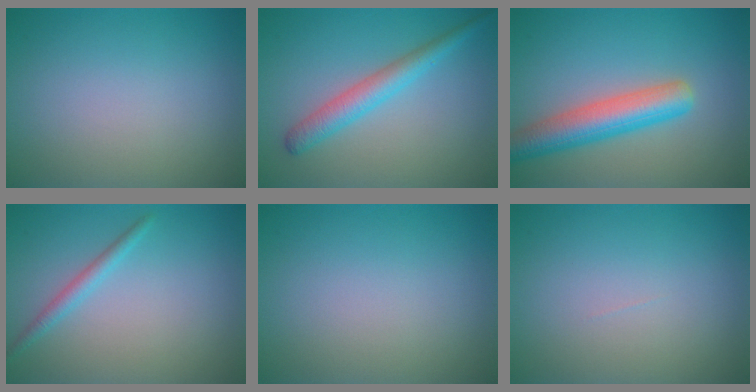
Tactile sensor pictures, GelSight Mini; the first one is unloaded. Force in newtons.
{"total": 3.3, "press": 3.3, "slide": 0.1}
{"total": 5.6, "press": 5.6, "slide": 0.2}
{"total": 1.6, "press": 1.6, "slide": 0.1}
{"total": 0.0}
{"total": 0.0}